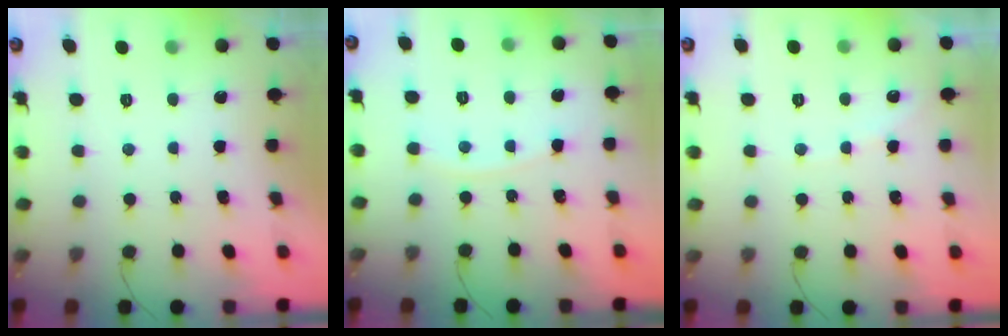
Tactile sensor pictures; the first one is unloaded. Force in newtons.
{"total": 3.7, "press": 3.6, "slide": 0.4}
{"total": 4.0, "press": 4.0, "slide": 0.6}